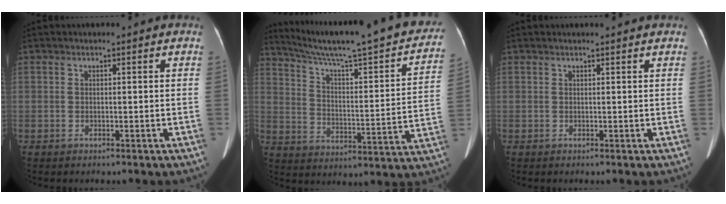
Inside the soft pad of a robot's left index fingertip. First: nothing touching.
{"total": 27.5, "force": [23.6, 2.6, 14.0], "torque": [-0.216, -0.038, 0.313]}
{"total": 2.0, "force": [1.9, -0.1, 0.6], "torque": [-0.012, 0.014, 0.023]}